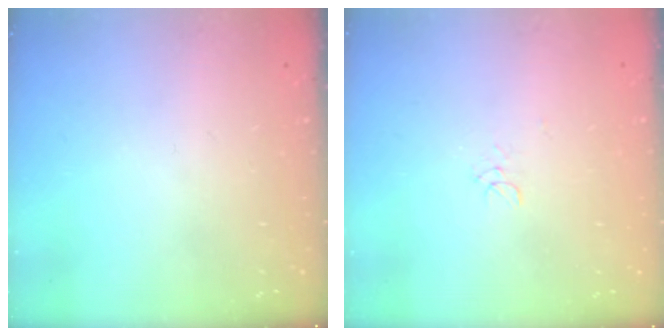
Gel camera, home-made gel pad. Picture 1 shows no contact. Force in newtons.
{"total": 3.1, "press": 3.1, "slide": 0.2}